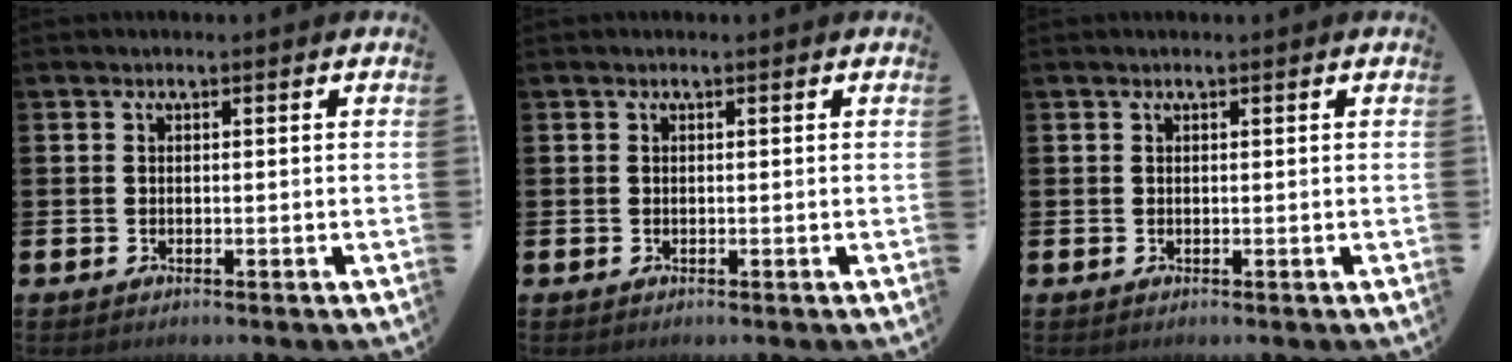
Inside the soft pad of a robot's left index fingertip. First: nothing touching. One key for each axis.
{"total": 0.0}
{"total": 0.0}